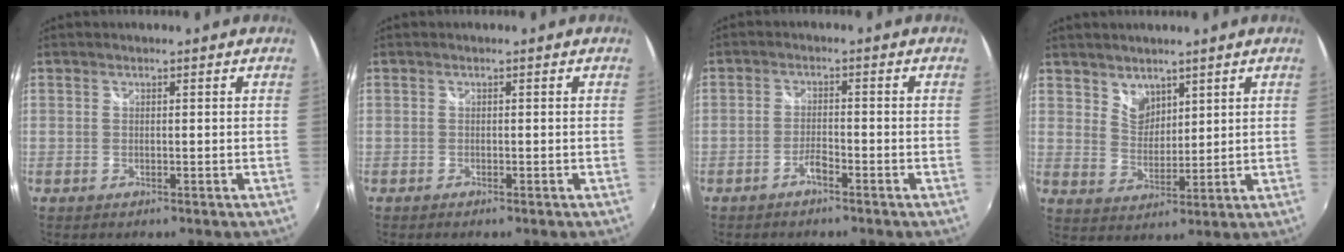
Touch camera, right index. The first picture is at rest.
{"total": 0.5, "force": [-0.5, 0.2, 0.2], "torque": [-0.005, -0.003, -0.010]}
{"total": 2.3, "force": [-1.8, 0.4, 1.3], "torque": [-0.035, 0.004, -0.038]}
{"total": 5.0, "force": [3.7, 3.1, 1.3], "torque": [-0.008, 0.004, 0.070]}